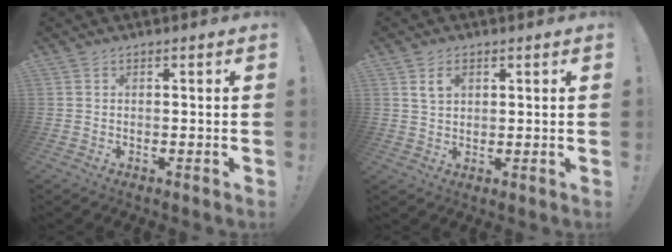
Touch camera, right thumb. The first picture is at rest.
{"total": 4.0, "force": [1.9, 2.5, 2.5], "torque": [-0.037, -0.001, 0.033]}